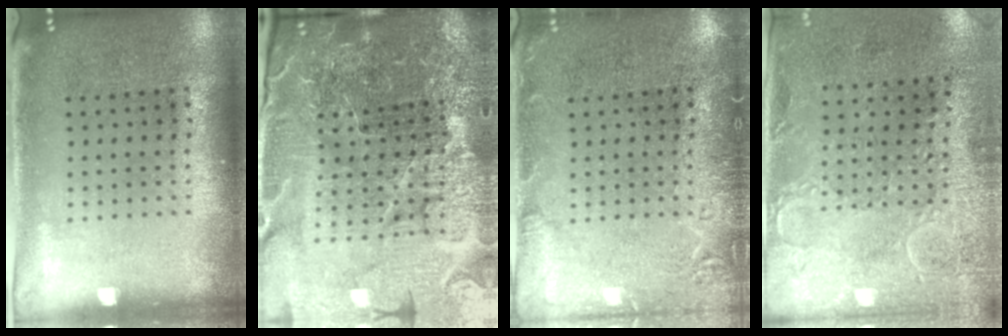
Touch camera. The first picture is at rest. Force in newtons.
{"total": 5.8, "press": 5.3, "slide": 2.4}
{"total": 2.2, "press": 2.2, "slide": 0.4}
{"total": 2.9, "press": 2.4, "slide": 1.7}